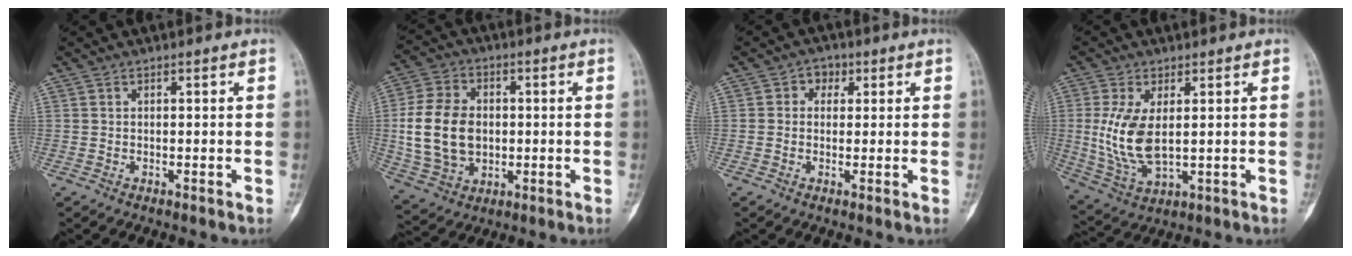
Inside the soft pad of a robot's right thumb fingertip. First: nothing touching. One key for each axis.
{"total": 14.8, "fx": 0.1, "fy": 10.8, "fz": 10.2, "tx": -0.181, "ty": 0.006, "tz": 0.009}
{"total": 3.1, "fx": 0.9, "fy": 2.7, "fz": 1.3, "tx": 0.004, "ty": 0.005, "tz": 0.005}
{"total": 10.6, "fx": 1.1, "fy": 5.2, "fz": 9.2, "tx": -0.194, "ty": -0.013, "tz": 0.036}